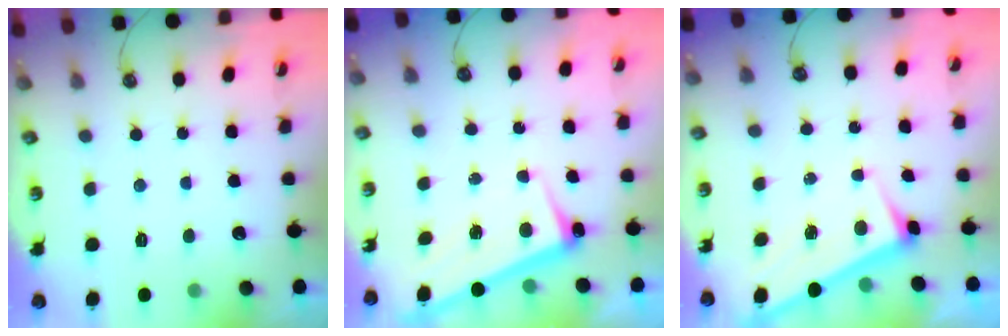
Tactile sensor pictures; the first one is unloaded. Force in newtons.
{"total": 2.7, "press": 2.6, "slide": 0.5}
{"total": 2.9, "press": 2.9, "slide": 0.1}